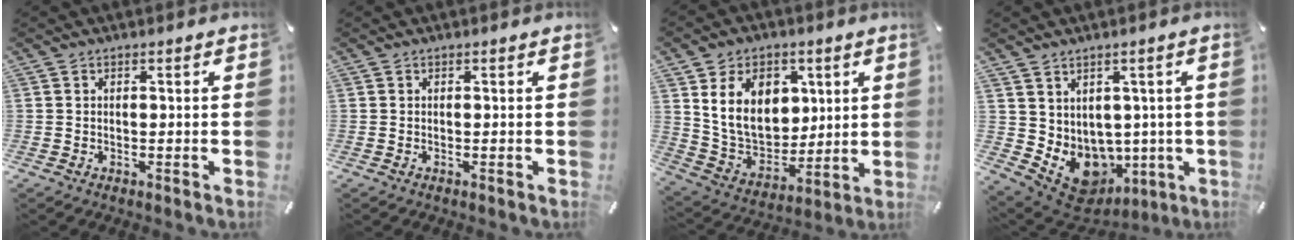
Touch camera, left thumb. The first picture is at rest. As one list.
[{"total": 0.0}, {"total": 15.6, "force": [4.9, 11.9, 8.7], "torque": [-0.163, -0.011, 0.095]}, {"total": 8.2, "force": [-0.4, 7.7, 2.8], "torque": [-0.051, -0.029, 0.013]}]